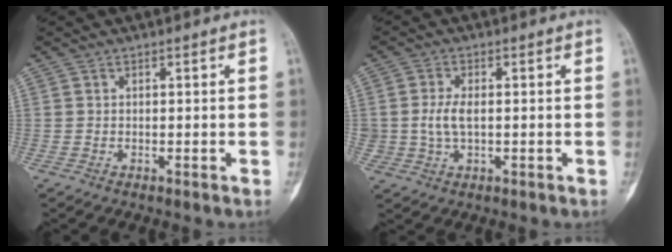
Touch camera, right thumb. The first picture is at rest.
{"total": 2.1, "force": [0.3, 0.4, 2.0], "torque": [-0.055, -0.001, 0.012]}